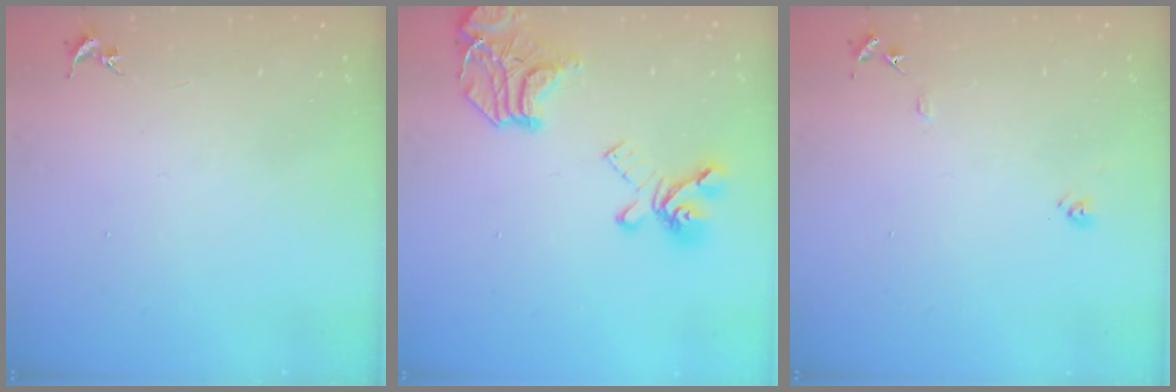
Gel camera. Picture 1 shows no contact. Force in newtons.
{"total": 21.1, "press": 21.0, "slide": 2.3}
{"total": 8.3, "press": 8.3, "slide": 0.7}